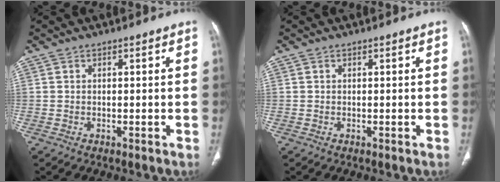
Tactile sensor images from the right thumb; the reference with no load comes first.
{"total": 0.0}